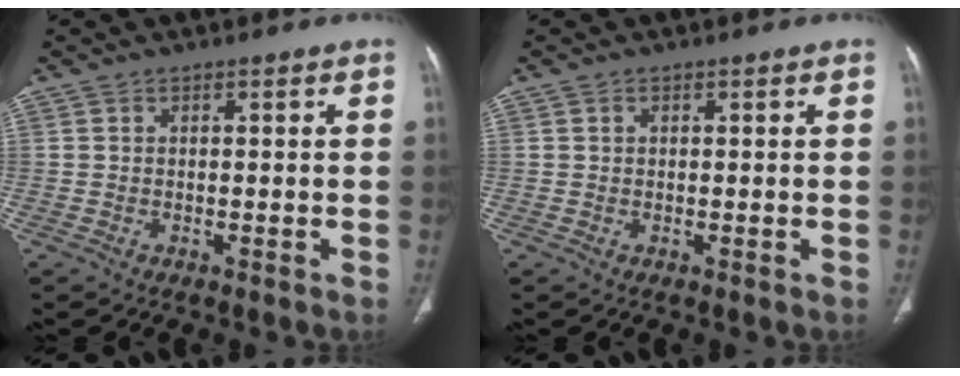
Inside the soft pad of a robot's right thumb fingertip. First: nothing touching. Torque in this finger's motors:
{"motor_torque": [-0.48, -0.06, -0.36, 0.32, 0.05]}